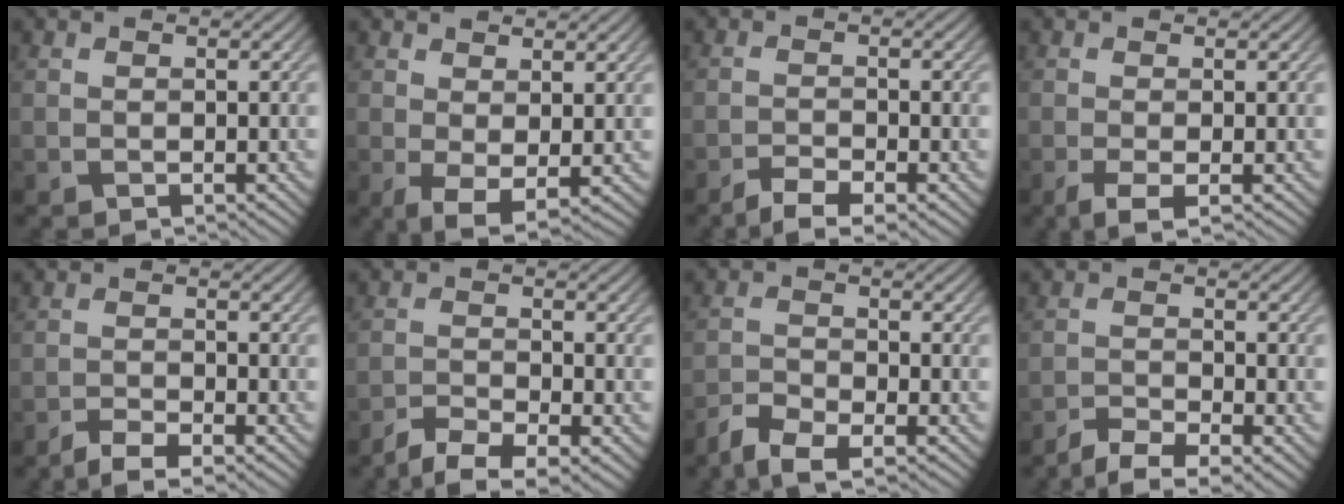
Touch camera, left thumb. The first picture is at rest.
{"total": 3.7, "force": [0.3, 1.5, 3.3], "torque": [-0.071, -0.010, 0.009]}
{"total": 3.5, "force": [-2.6, 0.7, 2.2], "torque": [-0.045, -0.002, -0.048]}
{"total": 2.4, "force": [-1.1, 0.5, 2.1], "torque": [-0.048, -0.003, -0.025]}
{"total": 3.1, "force": [-2.4, 0.6, 2.0], "torque": [-0.040, -0.001, -0.046]}
{"total": 4.8, "force": [-3.7, 1.0, 2.9], "torque": [-0.057, -0.009, -0.066]}
{"total": 4.4, "force": [-3.4, 1.4, 2.5], "torque": [-0.052, -0.008, -0.070]}
{"total": 4.3, "force": [-3.4, 0.8, 2.6], "torque": [-0.051, -0.006, -0.061]}